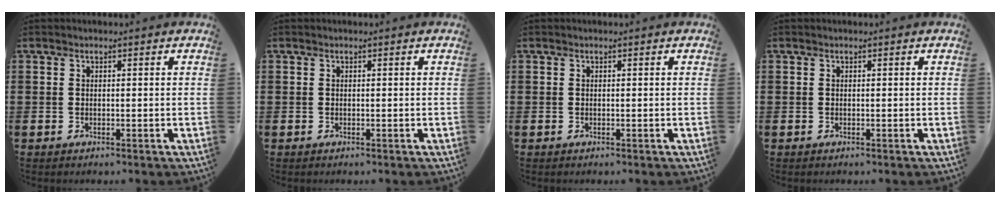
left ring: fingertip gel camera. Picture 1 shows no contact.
{"total": 0.0}
{"total": 0.0}
{"total": 0.0}